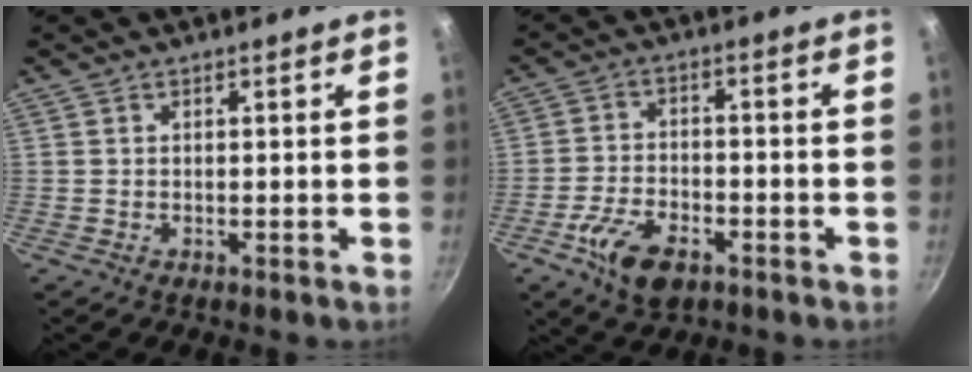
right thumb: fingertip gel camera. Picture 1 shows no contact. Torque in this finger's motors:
{"motor_torque": [2.52, 2.49, 1.11, -0.96, 0.07]}